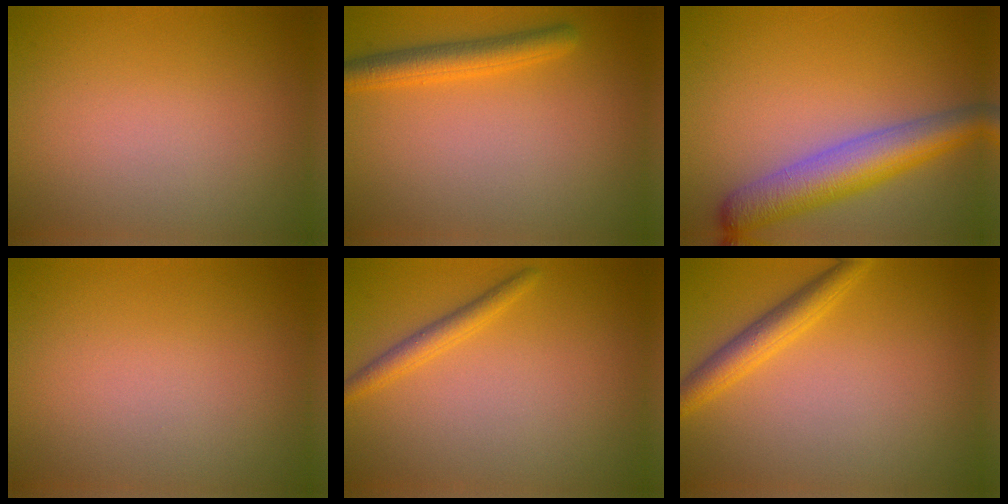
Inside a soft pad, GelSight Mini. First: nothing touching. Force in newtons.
{"total": 3.2, "press": 3.2, "slide": 0.2}
{"total": 6.1, "press": 6.1, "slide": 0.3}
{"total": 0.0}
{"total": 1.9, "press": 1.9, "slide": 0.1}
{"total": 3.0, "press": 3.0, "slide": 0.0}